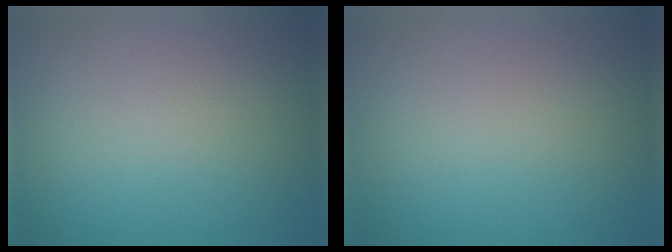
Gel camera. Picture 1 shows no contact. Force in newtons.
{"total": 0.0}